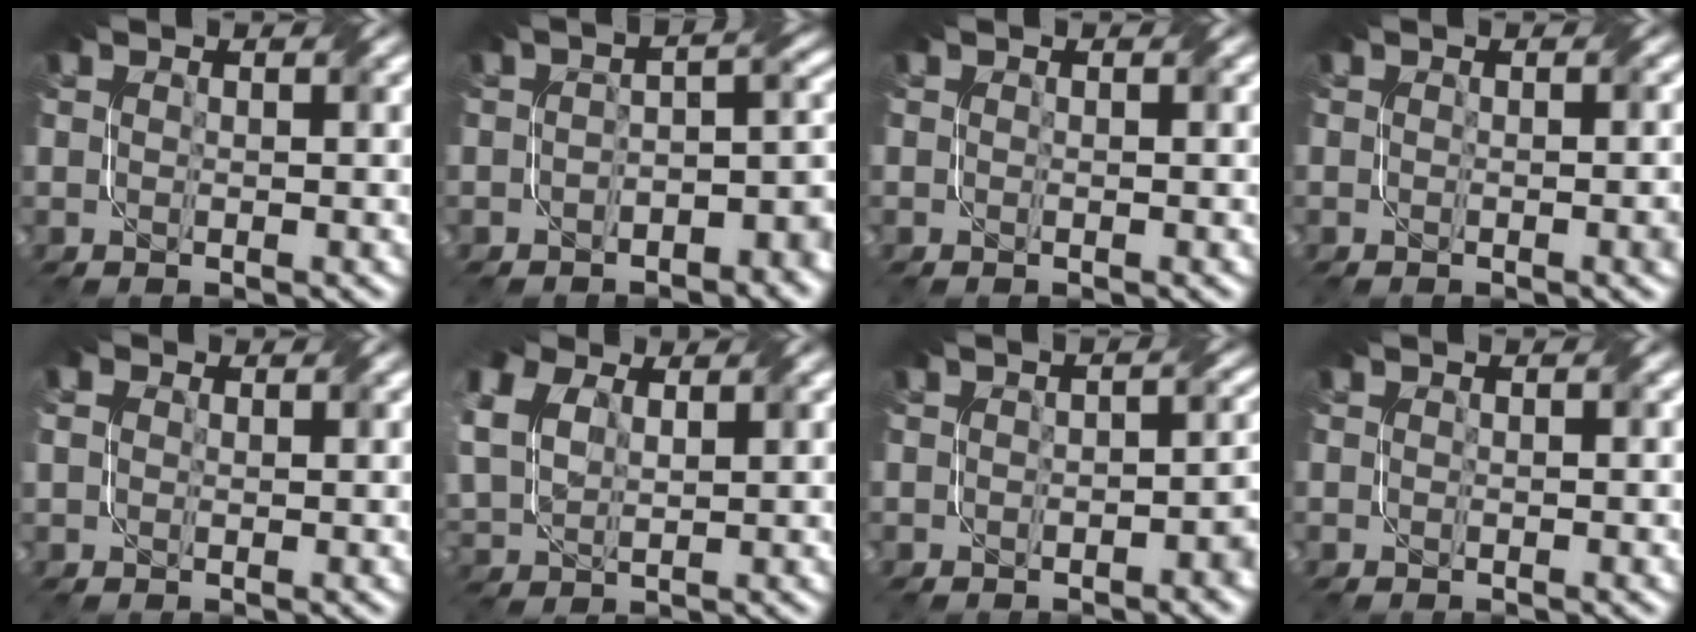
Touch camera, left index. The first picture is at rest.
{"total": 5.8, "force": [-2.4, 3.0, 4.3], "torque": [-0.038, 0.003, -0.040]}
{"total": 0.0}
{"total": 1.6, "force": [-0.3, 0.3, 1.5], "torque": [-0.015, 0.000, -0.006]}
{"total": 1.9, "force": [0.6, 1.6, 1.0], "torque": [-0.027, 0.009, 0.006]}
{"total": 8.8, "force": [3.9, 5.9, 5.2], "torque": [-0.148, 0.028, 0.068]}
{"total": 3.4, "force": [-0.6, 1.7, 2.8], "torque": [-0.027, 0.003, -0.008]}
{"total": 0.0}